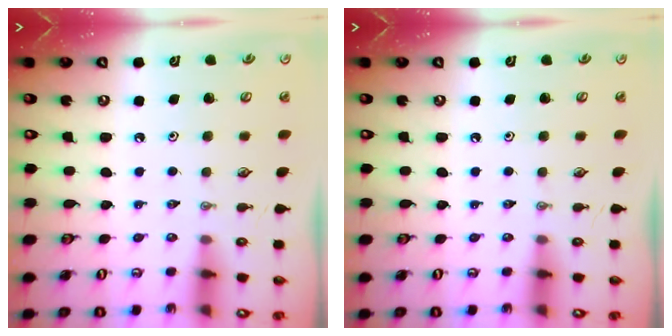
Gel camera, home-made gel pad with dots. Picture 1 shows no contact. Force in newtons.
{"total": 0.0}